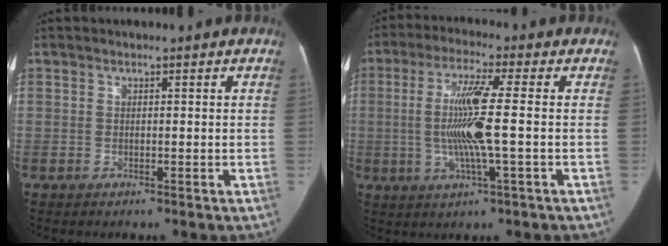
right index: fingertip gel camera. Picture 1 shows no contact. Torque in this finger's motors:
{"motor_torque": [0.62, 0.17, 0.31, 0.14]}